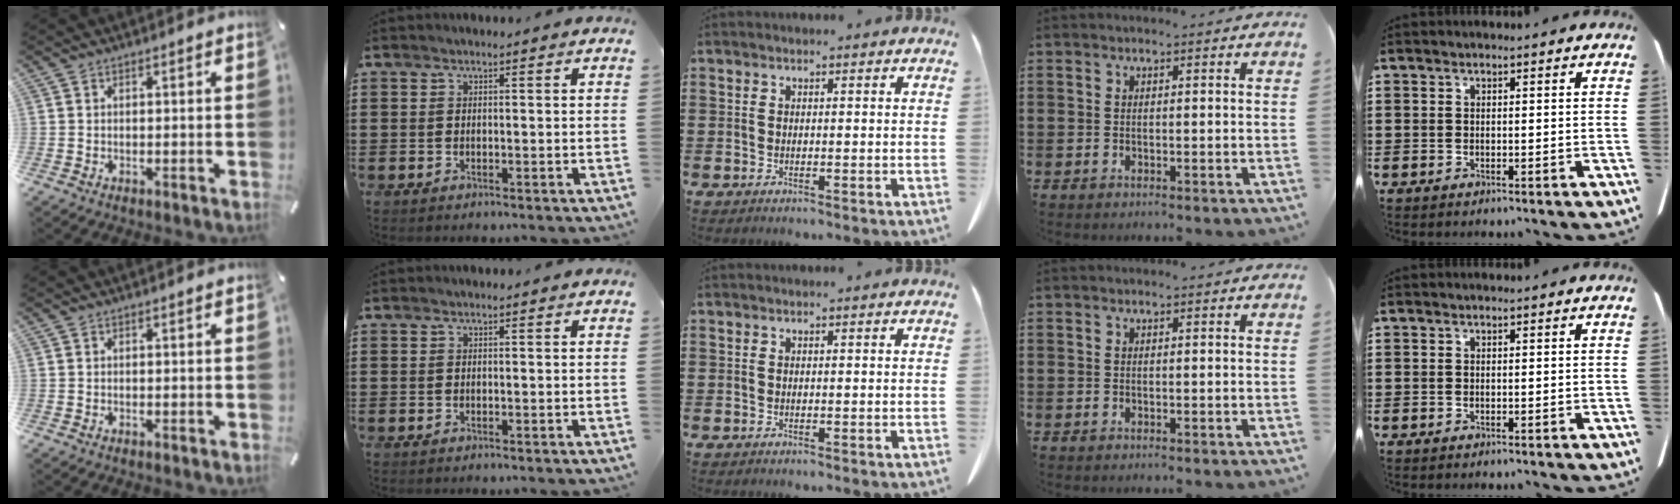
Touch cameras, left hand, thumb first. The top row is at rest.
{}